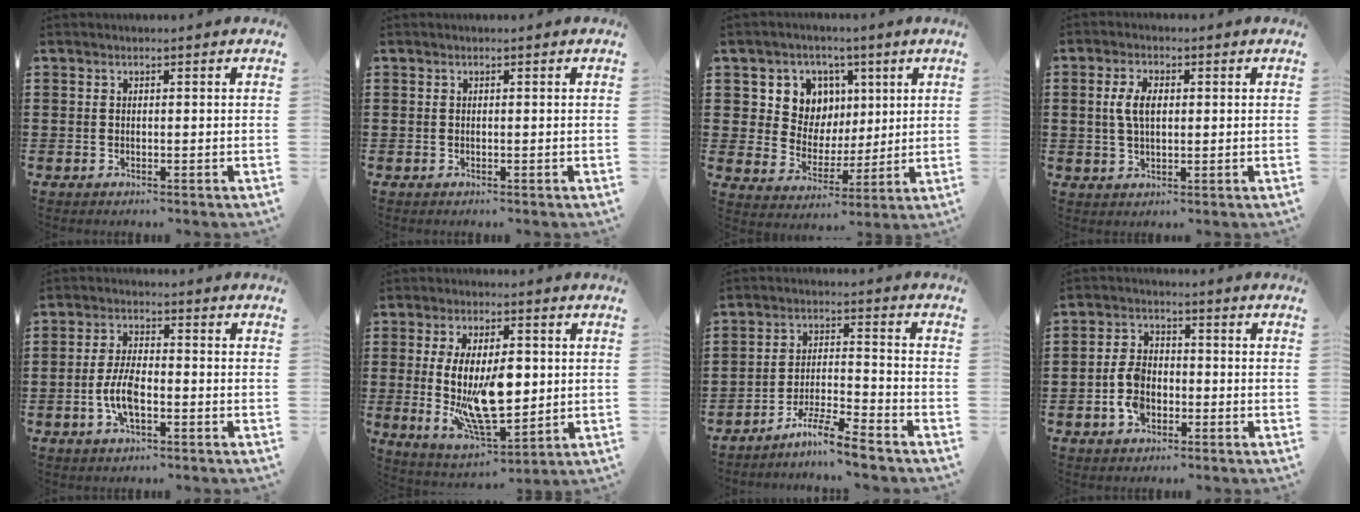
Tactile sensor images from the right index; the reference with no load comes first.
{"total": 0.0}
{"total": 8.3, "force": [3.0, 7.5, 2.1], "torque": [-0.070, -0.003, 0.057]}
{"total": 4.6, "force": [0.6, 2.3, 3.9], "torque": [-0.089, 0.008, 0.007]}
{"total": 6.2, "force": [-1.7, 2.6, 5.3], "torque": [-0.126, -0.002, -0.040]}
{"total": 13.1, "force": [0.3, 5.9, 11.7], "torque": [-0.214, -0.017, 0.007]}
{"total": 6.6, "force": [-5.8, -0.1, 3.0], "torque": [-0.064, -0.004, -0.113]}
{"total": 5.9, "force": [-1.9, 3.9, 4.0], "torque": [-0.101, 0.003, -0.040]}